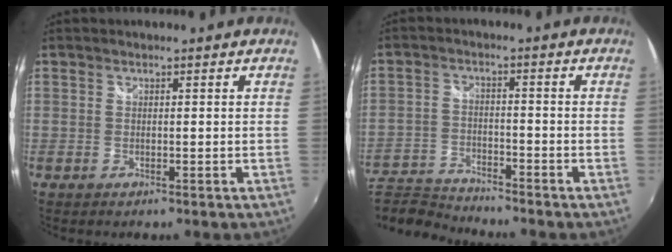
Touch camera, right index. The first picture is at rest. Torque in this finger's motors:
{"motor_torque": [-2.14, 0.01, -1.05, -0.21]}